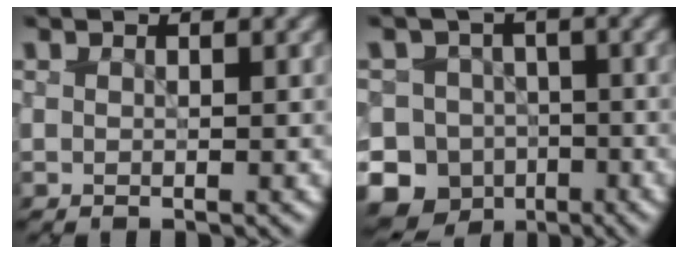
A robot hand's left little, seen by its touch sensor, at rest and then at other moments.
{"total": 11.4, "force": [-6.4, 9.1, 2.1], "torque": [-0.025, -0.019, -0.118]}